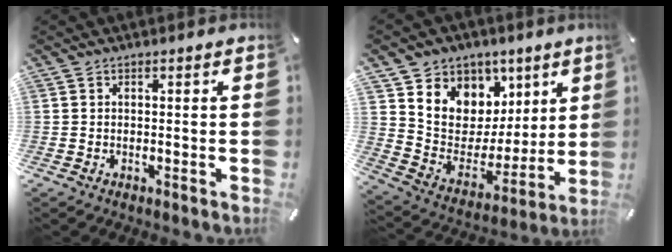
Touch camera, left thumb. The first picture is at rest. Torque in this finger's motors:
{"motor_torque": [0.62, 0.58, 1.42, -1.35, 0.31]}